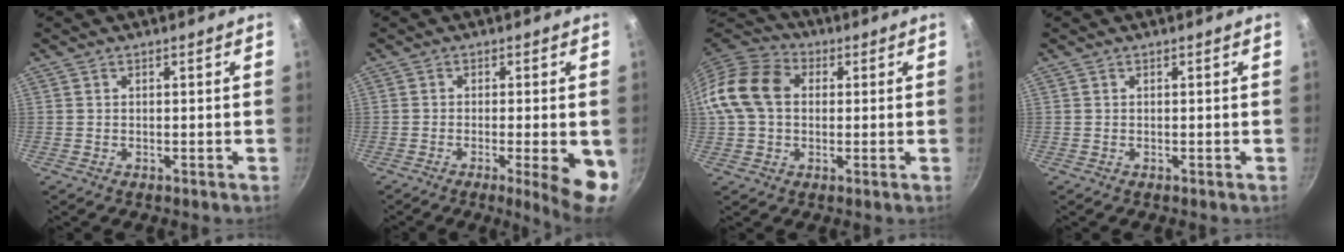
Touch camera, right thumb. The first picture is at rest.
{"total": 9.0, "force": [-2.4, 1.6, 8.6], "torque": [-0.110, -0.001, -0.030]}
{"total": 12.9, "force": [1.4, 9.8, 8.4], "torque": [-0.138, 0.026, 0.009]}
{"total": 0.0}